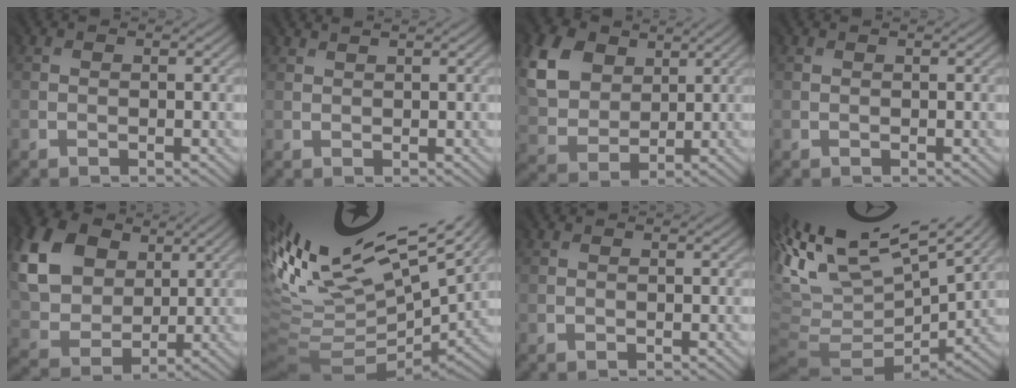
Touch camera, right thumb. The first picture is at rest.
{"total": 1.0, "force": [0.9, -0.4, -0.4], "torque": [0.001, 0.002, 0.022]}
{"total": 9.6, "force": [4.3, 7.1, 4.8], "torque": [-0.159, 0.010, 0.089]}
{"total": 0.0}
{"total": 18.9, "force": [8.9, 14.5, 8.3], "torque": [-0.260, 0.022, 0.195]}
{"total": 16.0, "force": [7.1, 6.7, 12.7], "torque": [-0.249, 0.018, 0.157]}
{"total": 0.0}
{"total": 12.6, "force": [5.1, 6.0, 9.8], "torque": [-0.209, 0.016, 0.135]}